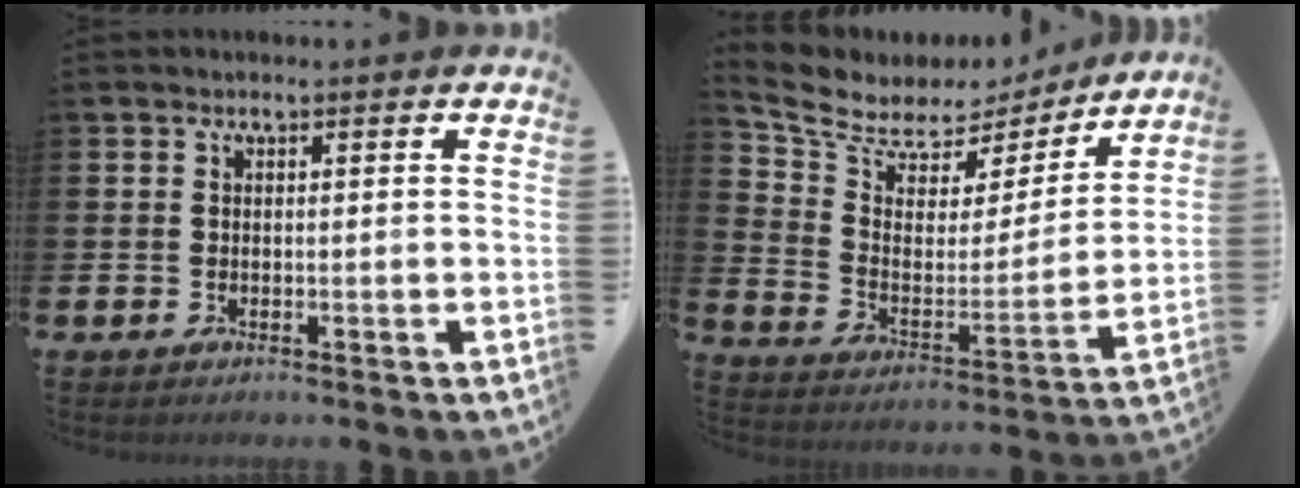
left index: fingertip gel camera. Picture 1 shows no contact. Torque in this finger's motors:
{"motor_torque": [0.69, -0.68, 0.08, 0.09]}